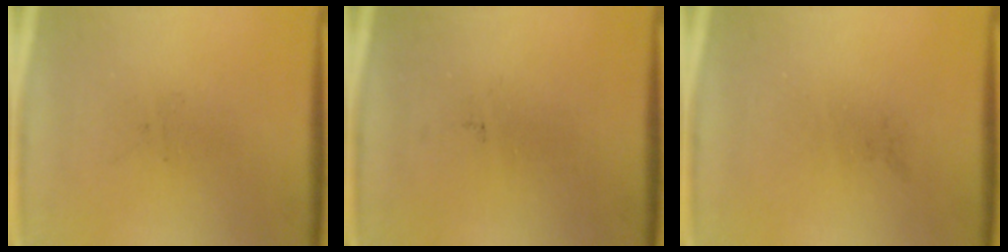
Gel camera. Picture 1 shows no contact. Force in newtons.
{"total": 0.0}
{"total": 0.0}